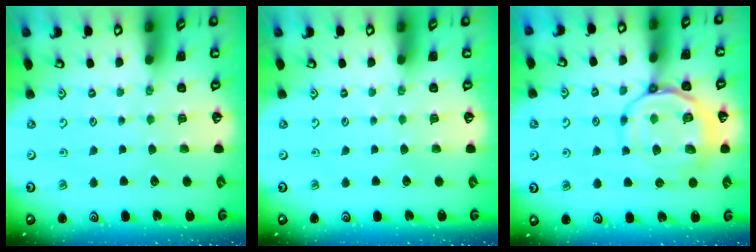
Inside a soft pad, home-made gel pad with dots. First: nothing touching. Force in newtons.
{"total": 0.0}
{"total": 13.0, "press": 12.9, "slide": 1.3}